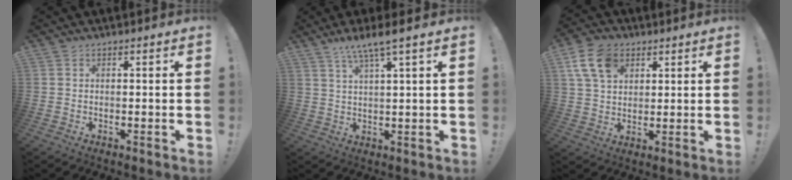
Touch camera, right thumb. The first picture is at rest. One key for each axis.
{"total": 6.1, "fx": 4.4, "fy": -0.5, "fz": 4.2, "tx": -0.075, "ty": -0.021, "tz": 0.070}
{"total": 11.7, "fx": 5.5, "fy": 8.0, "fz": 6.5, "tx": -0.116, "ty": -0.010, "tz": 0.106}